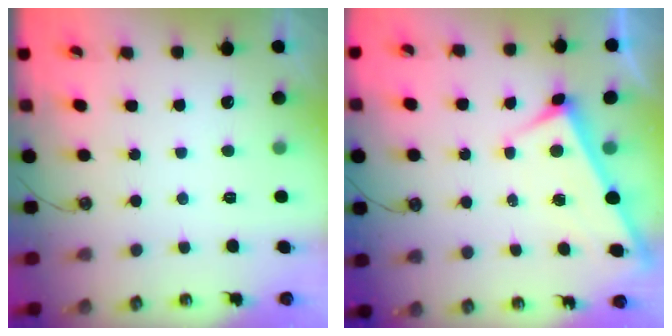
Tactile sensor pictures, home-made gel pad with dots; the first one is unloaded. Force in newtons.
{"total": 3.3, "press": 3.3, "slide": 0.0}